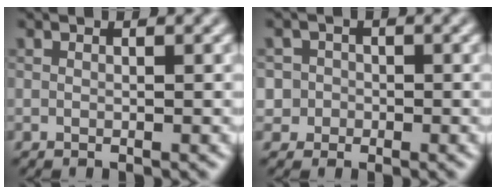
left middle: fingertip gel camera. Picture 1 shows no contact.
{"total": 2.8, "force": [-0.5, 2.7, 0.3], "torque": [0.018, 0.013, -0.024]}